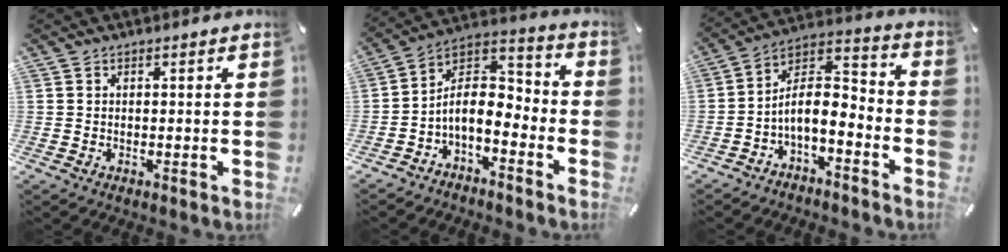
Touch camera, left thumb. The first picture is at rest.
{"total": 9.2, "force": [-3.6, 5.9, 6.0], "torque": [-0.106, 0.010, -0.067]}
{"total": 8.3, "force": [-3.9, 4.5, 5.8], "torque": [-0.113, 0.008, -0.073]}